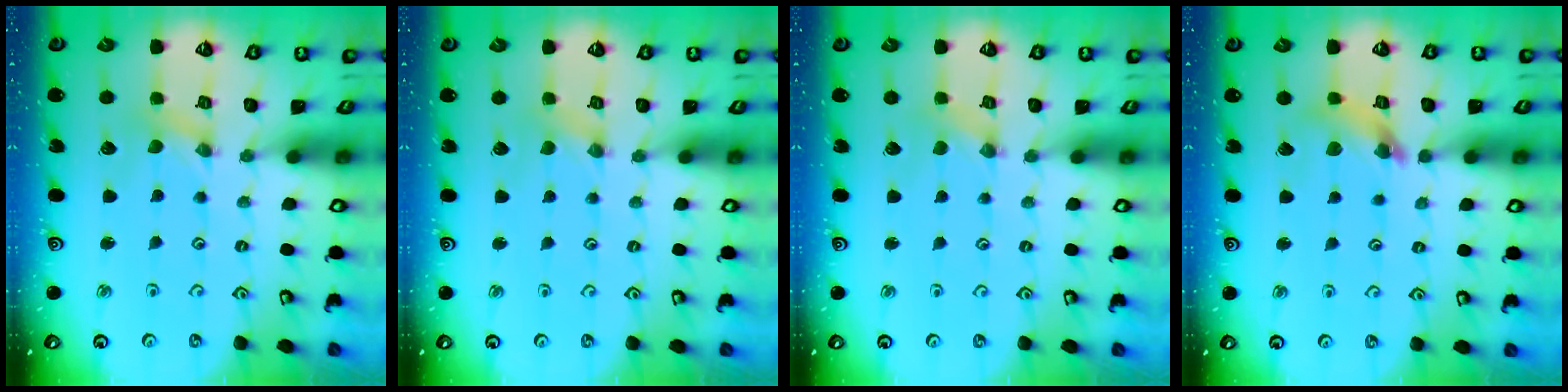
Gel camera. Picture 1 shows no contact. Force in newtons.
{"total": 0.6, "press": 0.6, "slide": 0.1}
{"total": 0.8, "press": 0.8, "slide": 0.2}
{"total": 8.4, "press": 8.4, "slide": 0.8}